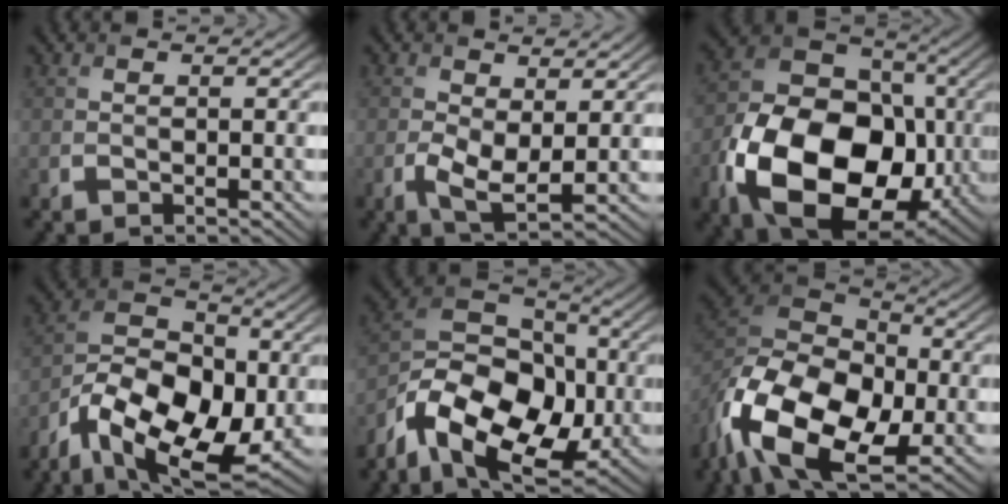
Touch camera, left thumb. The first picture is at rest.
{"total": 5.0, "force": [0.0, 2.6, 4.2], "torque": [-0.101, -0.011, 0.003]}
{"total": 18.5, "force": [-5.2, 13.0, 12.1], "torque": [-0.239, -0.052, -0.085]}
{"total": 13.5, "force": [-5.7, 7.4, 9.7], "torque": [-0.183, -0.018, -0.113]}
{"total": 14.7, "force": [-5.9, 9.2, 9.8], "torque": [-0.202, -0.025, -0.118]}
{"total": 18.0, "force": [-7.7, 11.1, 11.9], "torque": [-0.286, -0.023, -0.141]}